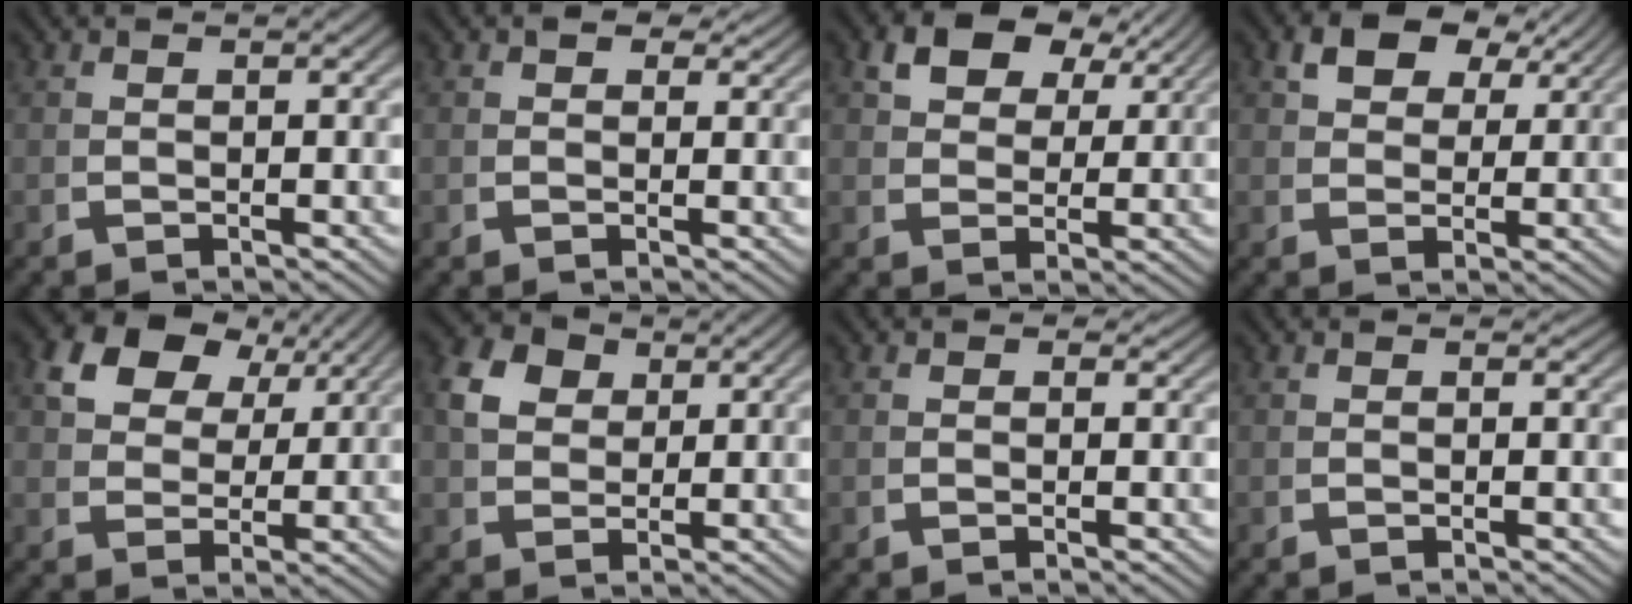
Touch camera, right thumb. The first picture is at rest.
{"total": 2.4, "force": [1.5, 1.6, 1.0], "torque": [-0.012, 0.000, 0.021]}
{"total": 6.4, "force": [4.3, 3.1, 3.5], "torque": [-0.066, 0.010, 0.077]}
{"total": 5.7, "force": [4.0, 2.7, 3.0], "torque": [-0.054, 0.008, 0.072]}
{"total": 7.7, "force": [4.3, 4.6, 4.3], "torque": [-0.093, -0.002, 0.082]}
{"total": 5.8, "force": [2.8, 4.2, 3.0], "torque": [-0.064, -0.002, 0.052]}
{"total": 1.2, "force": [0.7, 0.9, 0.4], "torque": [-0.003, -0.001, 0.007]}
{"total": 0.7, "force": [0.5, 0.5, 0.1], "torque": [-0.002, -0.001, 0.003]}